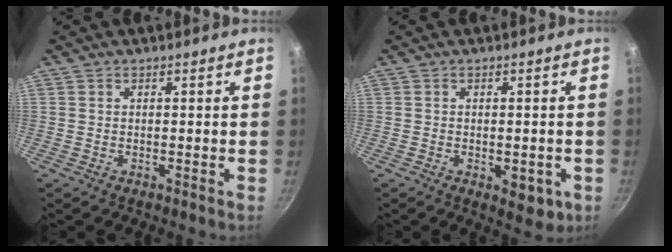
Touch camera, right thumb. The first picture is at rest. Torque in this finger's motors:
{"motor_torque": [-0.29, 0.31, -0.14, 0.03, 0.10]}